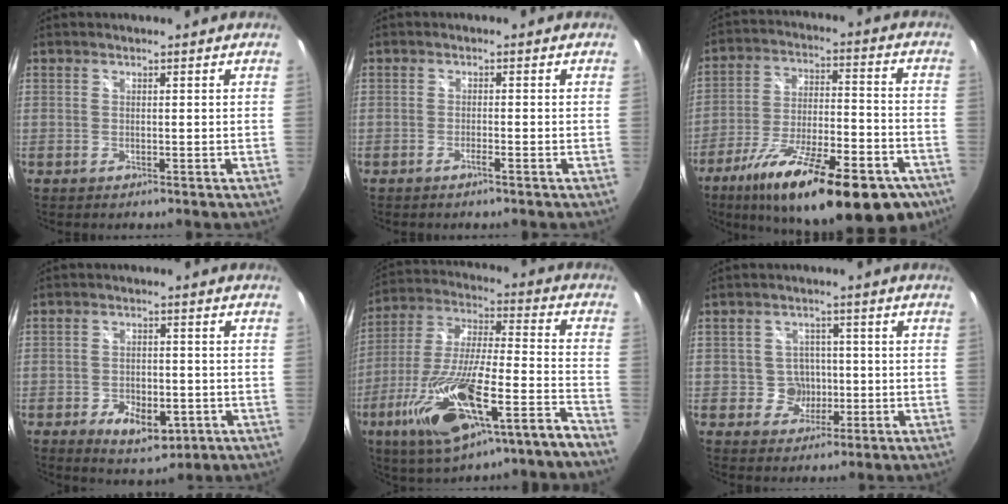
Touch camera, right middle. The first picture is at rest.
{"total": 1.2, "force": [-1.0, -0.1, 0.7], "torque": [-0.019, 0.002, -0.020]}
{"total": 26.9, "force": [-17.5, 8.4, 18.7], "torque": [-0.302, -0.037, -0.254]}
{"total": 8.5, "force": [-3.9, 4.9, 5.8], "torque": [-0.114, -0.006, -0.051]}
{"total": 22.3, "force": [-13.7, 3.3, 17.2], "torque": [-0.313, -0.042, -0.232]}
{"total": 4.7, "force": [-0.9, 4.5, 0.6], "torque": [-0.015, 0.015, -0.005]}